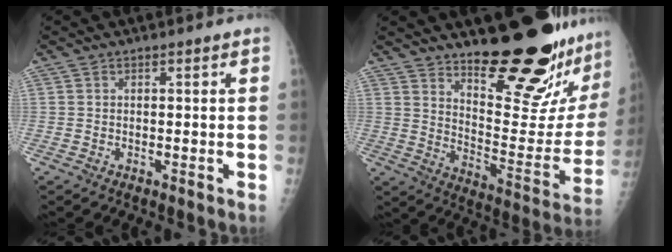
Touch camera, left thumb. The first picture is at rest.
{"total": 24.4, "force": [18.6, 6.2, 14.5], "torque": [-0.172, -0.152, 0.262]}